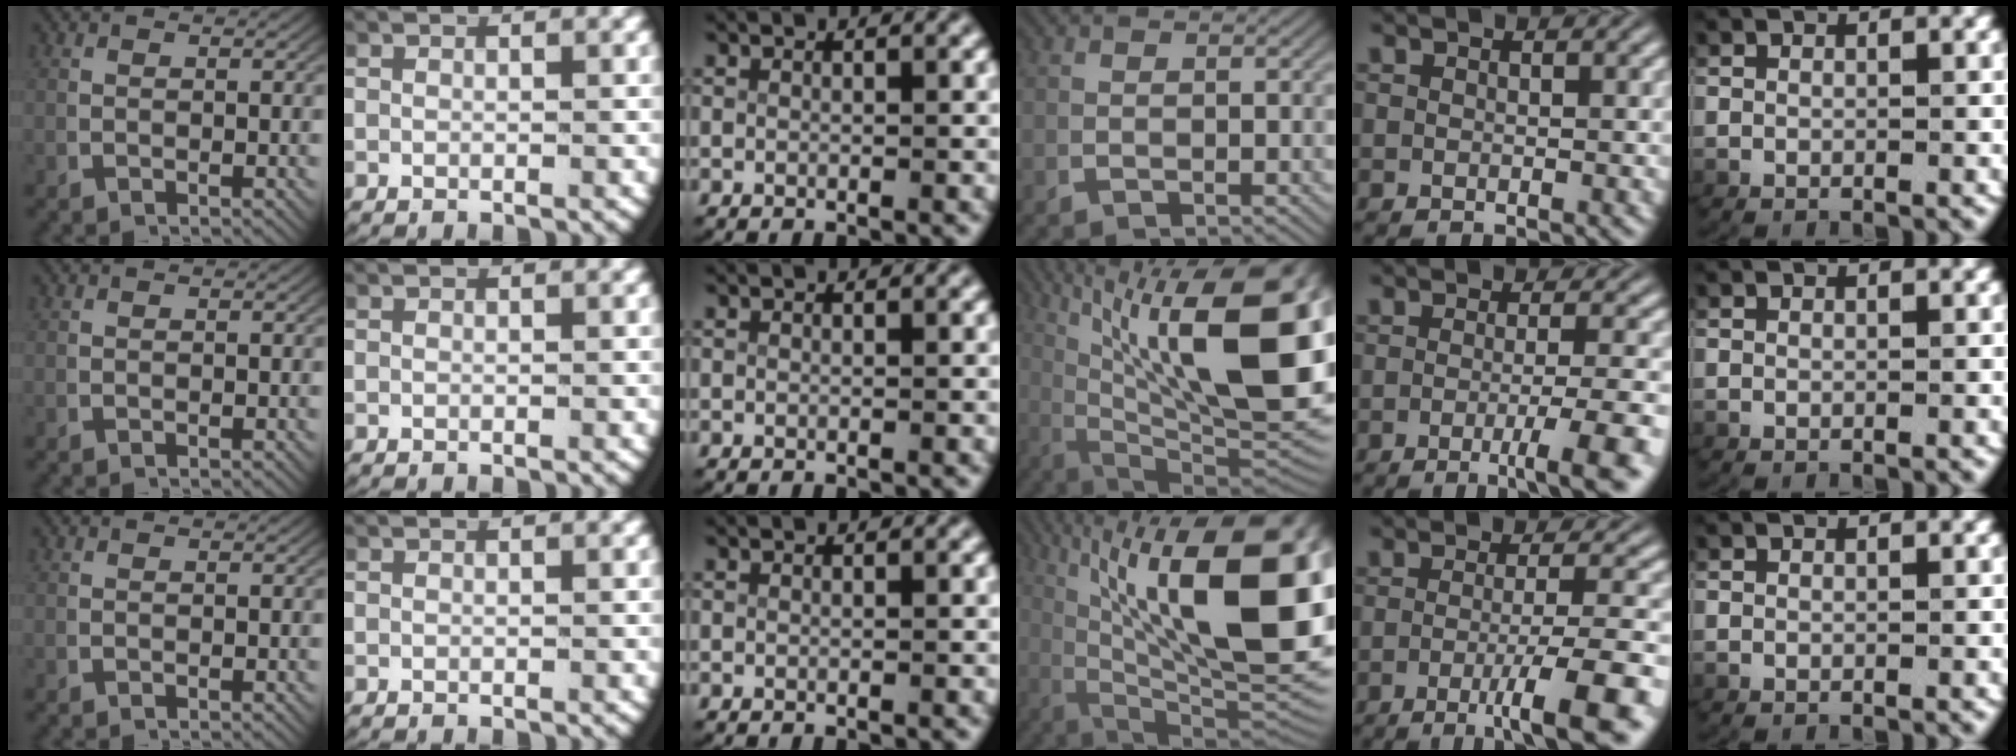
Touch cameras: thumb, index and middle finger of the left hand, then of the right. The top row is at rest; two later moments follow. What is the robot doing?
{"motion": "lift_and_place", "object": "plastic wrap"}